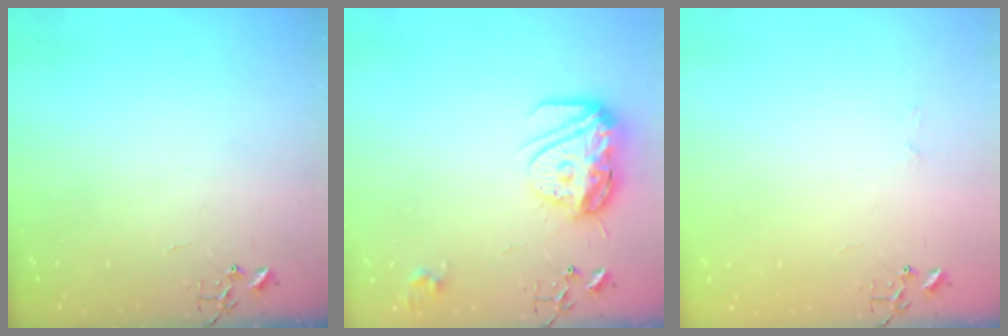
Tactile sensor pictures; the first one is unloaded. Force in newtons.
{"total": 14.9, "press": 14.8, "slide": 1.2}
{"total": 3.0, "press": 3.0, "slide": 0.3}